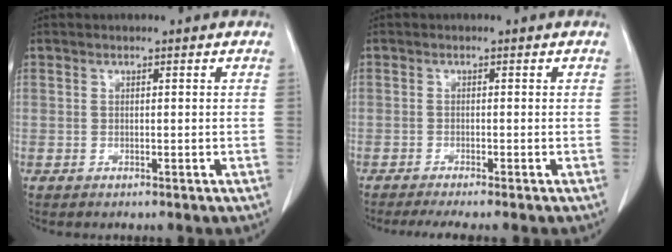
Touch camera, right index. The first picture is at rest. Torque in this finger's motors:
{"motor_torque": [0.44, -0.40, 0.16, 0.05]}